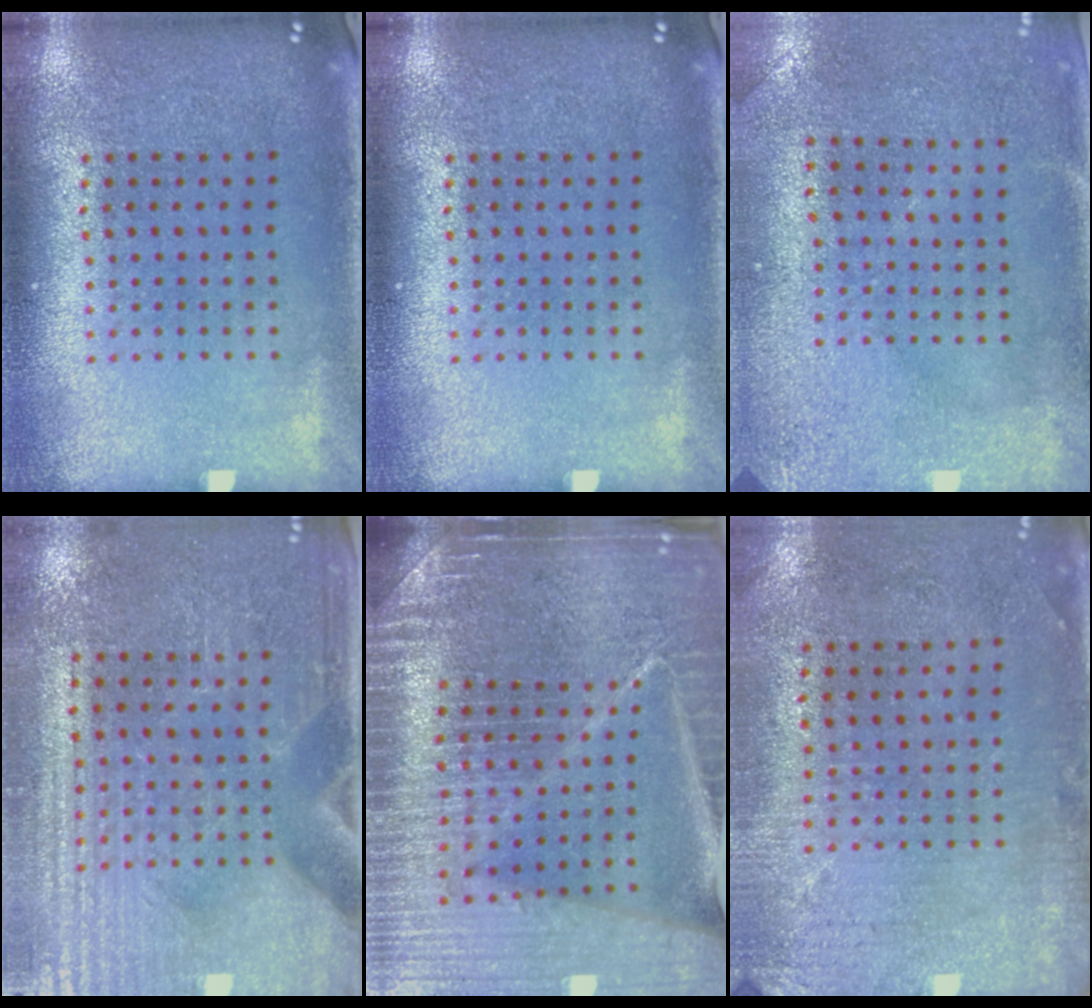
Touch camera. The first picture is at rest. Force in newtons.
{"total": 0.0}
{"total": 3.0, "press": 2.3, "slide": 1.9}
{"total": 3.6, "press": 3.4, "slide": 1.2}
{"total": 5.6, "press": 5.0, "slide": 2.4}
{"total": 2.9, "press": 2.4, "slide": 1.7}